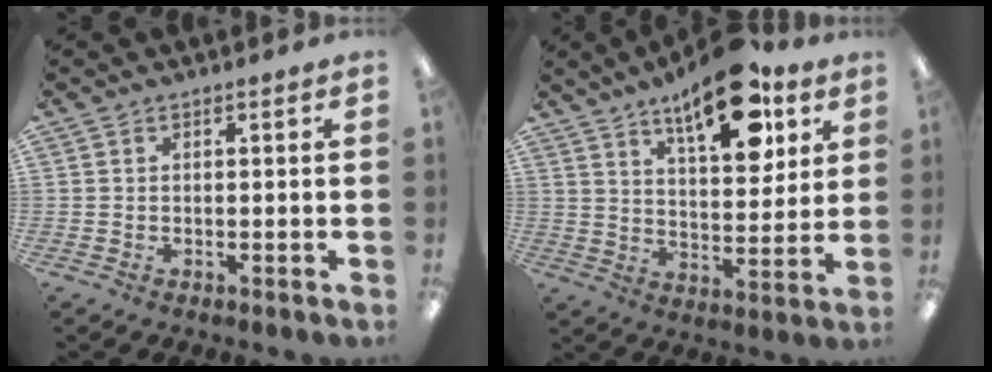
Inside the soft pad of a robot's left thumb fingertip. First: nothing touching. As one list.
[{"total": 16.5, "force": [11.0, 6.6, 10.5], "torque": [-0.148, -0.055, 0.180]}]